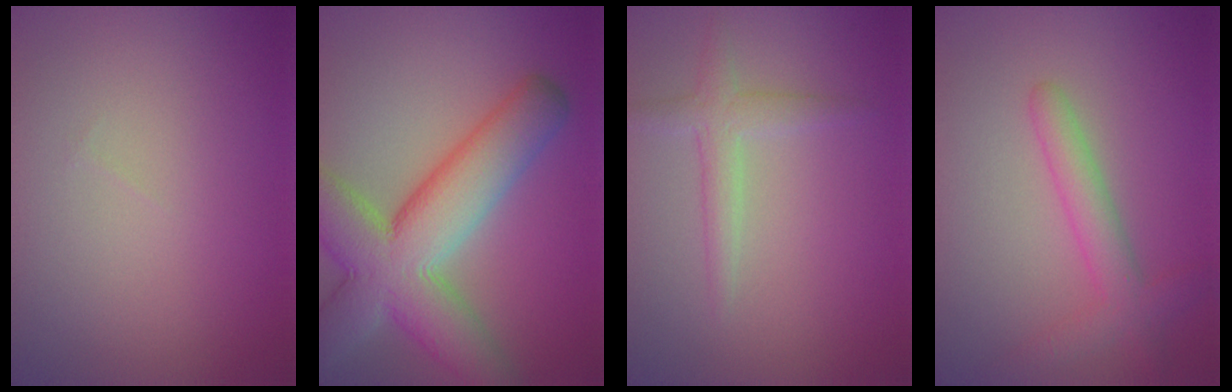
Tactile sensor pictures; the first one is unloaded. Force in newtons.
{"total": 10.8, "press": 10.8, "slide": 0.6}
{"total": 2.2, "press": 2.2, "slide": 0.1}
{"total": 3.3, "press": 3.3, "slide": 0.0}